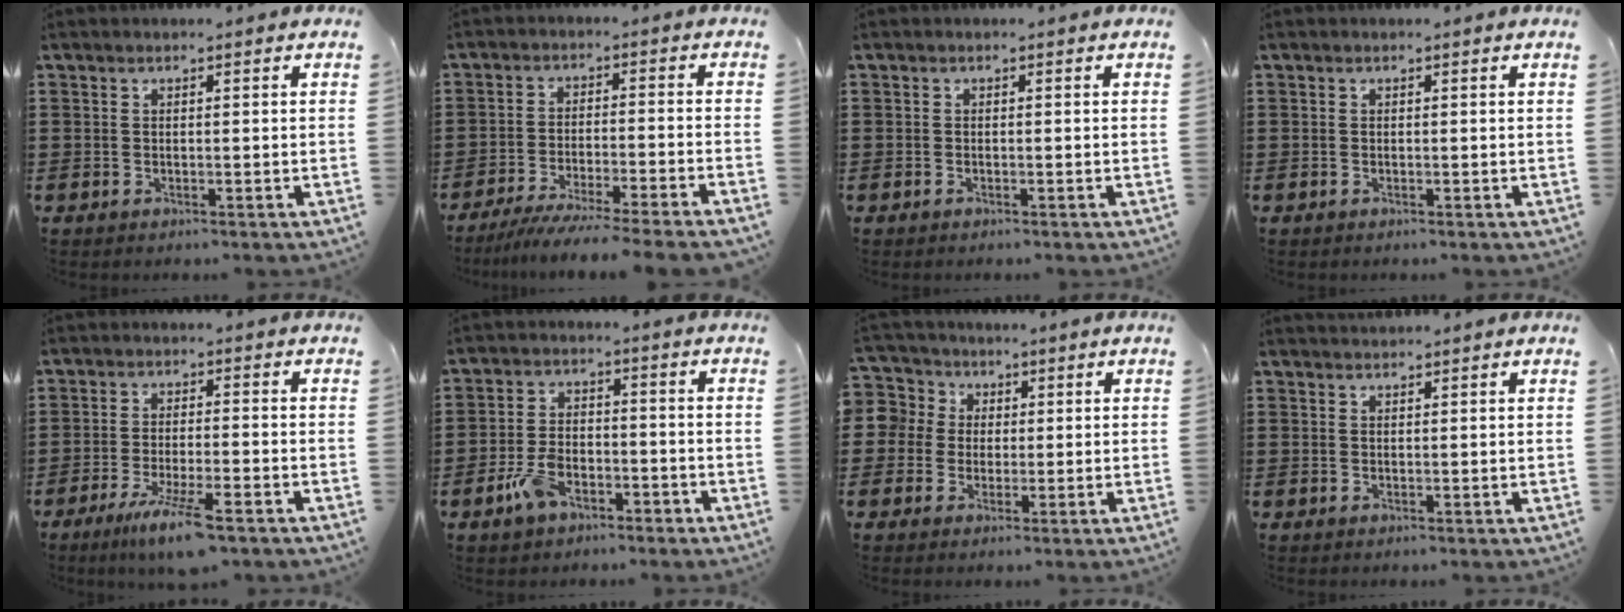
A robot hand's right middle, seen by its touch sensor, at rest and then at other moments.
{"total": 5.5, "force": [-5.1, -0.4, 2.0], "torque": [-0.038, -0.017, -0.100]}
{"total": 0.0}
{"total": 0.0}
{"total": 6.8, "force": [-4.6, 0.6, 5.0], "torque": [-0.095, -0.012, -0.081]}
{"total": 4.7, "force": [-2.3, 2.4, 3.3], "torque": [-0.073, 0.002, -0.046]}
{"total": 4.9, "force": [0.3, 4.9, -0.2], "torque": [-0.042, 0.003, -0.006]}
{"total": 0.9, "force": [0.9, 0.1, 0.0], "torque": [-0.002, 0.000, 0.018]}